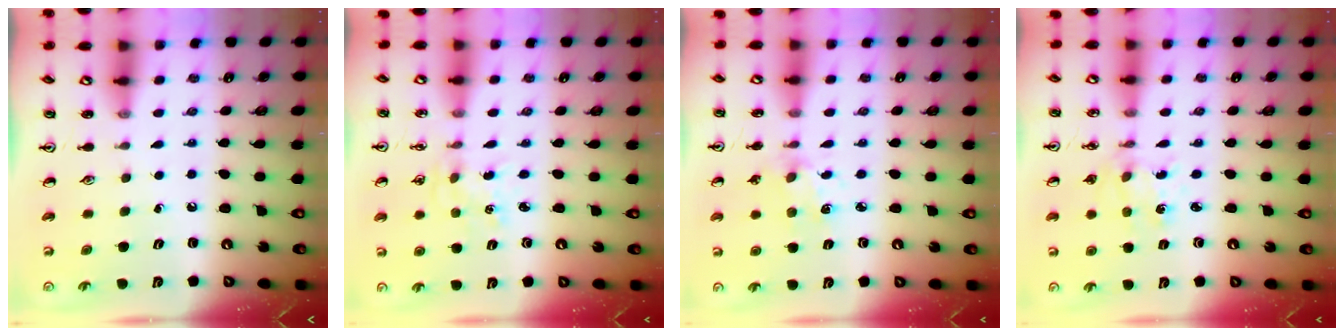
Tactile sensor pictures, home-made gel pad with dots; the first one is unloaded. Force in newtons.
{"total": 0.6, "press": 0.6, "slide": 0.1}
{"total": 3.0, "press": 3.0, "slide": 0.2}
{"total": 1.4, "press": 1.4, "slide": 0.2}